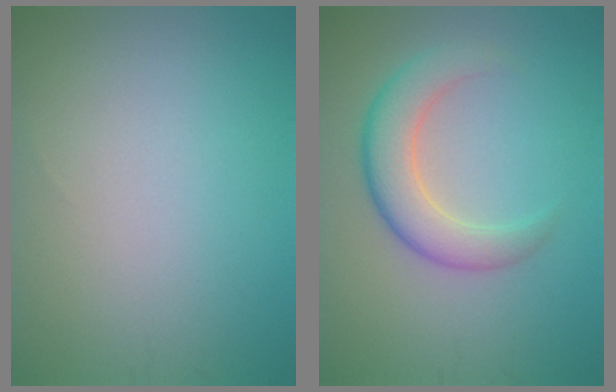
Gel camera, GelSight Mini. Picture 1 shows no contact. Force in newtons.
{"total": 5.0, "press": 5.0, "slide": 0.2}